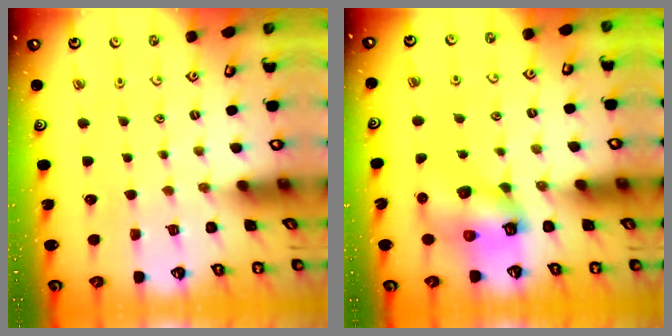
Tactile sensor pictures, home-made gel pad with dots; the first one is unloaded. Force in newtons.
{"total": 8.5, "press": 8.4, "slide": 0.9}